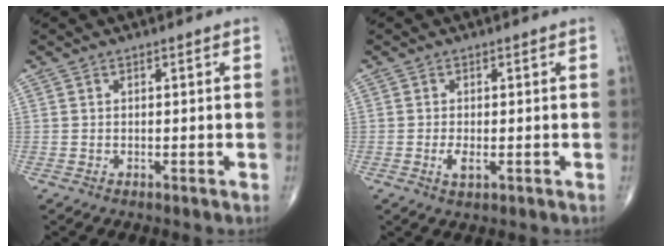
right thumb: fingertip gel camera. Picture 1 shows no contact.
{"total": 2.3, "force": [-0.6, 0.9, 2.1], "torque": [-0.043, -0.005, -0.010]}